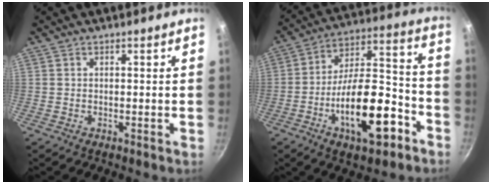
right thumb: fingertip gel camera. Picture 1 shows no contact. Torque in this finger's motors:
{"motor_torque": [2.26, 1.88, 1.80, -0.93, 0.45]}